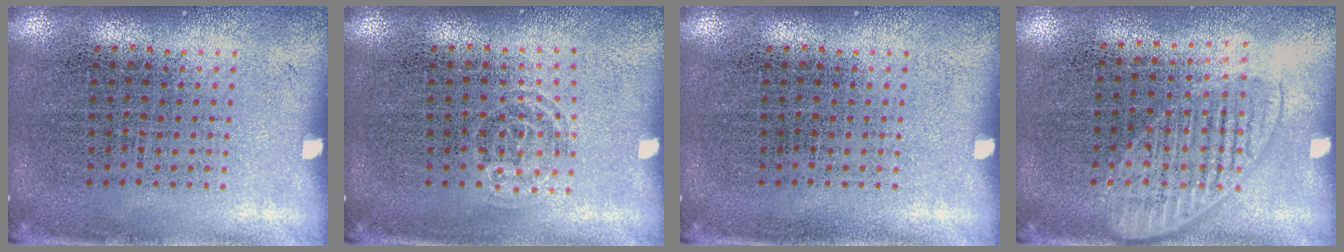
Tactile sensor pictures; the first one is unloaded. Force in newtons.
{"total": 0.9, "press": 0.7, "slide": 0.6}
{"total": 0.0}
{"total": 1.4, "press": 1.3, "slide": 0.6}